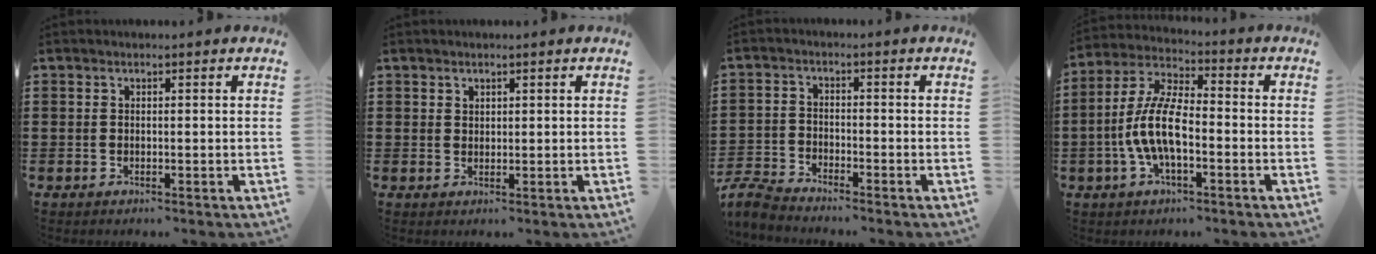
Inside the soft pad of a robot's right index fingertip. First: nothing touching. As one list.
[{"total": 1.1, "force": [0.9, 0.7, 0.1], "torque": [-0.005, 0.001, 0.018]}, {"total": 4.0, "force": [-3.9, 0.2, 0.7], "torque": [-0.037, -0.008, -0.086]}, {"total": 9.4, "force": [-2.5, 3.4, 8.3], "torque": [-0.196, -0.010, -0.054]}]